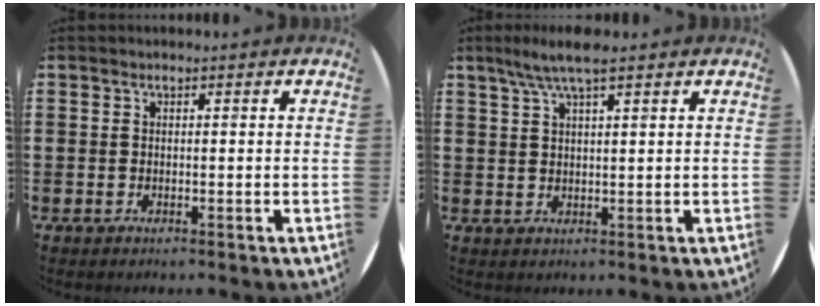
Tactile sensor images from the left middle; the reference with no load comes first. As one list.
[{"total": 4.8, "force": [3.4, 0.6, 3.3], "torque": [-0.071, 0.003, 0.060]}]